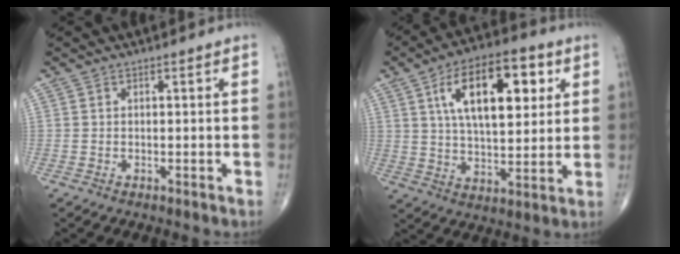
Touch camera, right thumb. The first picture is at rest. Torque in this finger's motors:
{"motor_torque": [-0.69, 1.50, 0.26, -0.01, 0.37]}